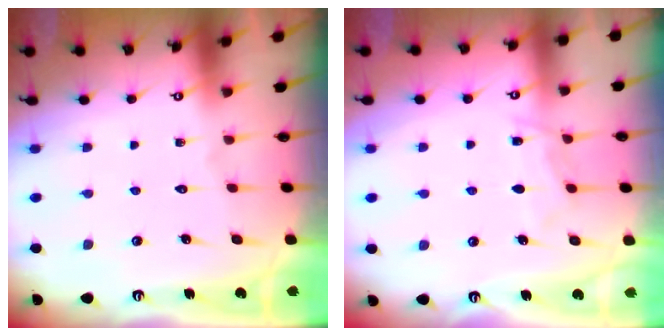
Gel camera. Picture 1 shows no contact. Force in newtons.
{"total": 5.6, "press": 5.6, "slide": 0.4}